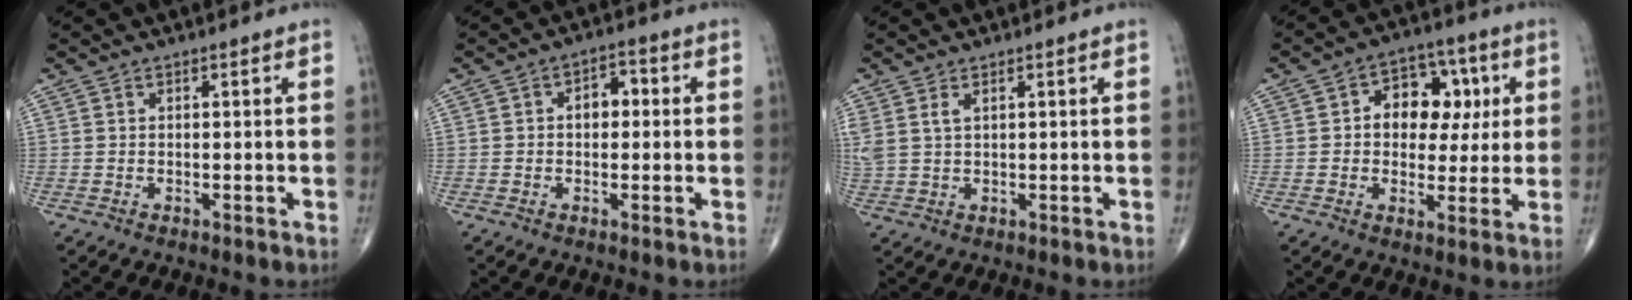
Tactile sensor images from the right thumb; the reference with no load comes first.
{"total": 4.5, "force": [0.3, 3.0, 3.3], "torque": [-0.034, 0.017, -0.003]}
{"total": 3.7, "force": [1.5, 1.9, 2.8], "torque": [-0.080, 0.008, 0.039]}
{"total": 11.7, "force": [2.0, 8.3, 8.0], "torque": [-0.057, 0.014, 0.026]}